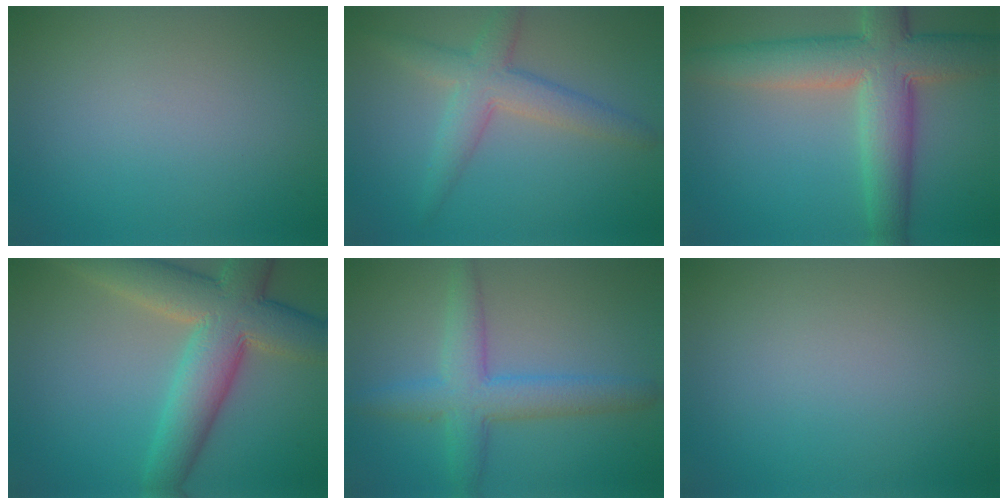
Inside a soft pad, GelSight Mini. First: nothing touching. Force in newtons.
{"total": 4.2, "press": 4.2, "slide": 0.1}
{"total": 9.0, "press": 9.0, "slide": 0.4}
{"total": 9.6, "press": 9.6, "slide": 0.7}
{"total": 4.8, "press": 4.8, "slide": 0.1}
{"total": 0.0}